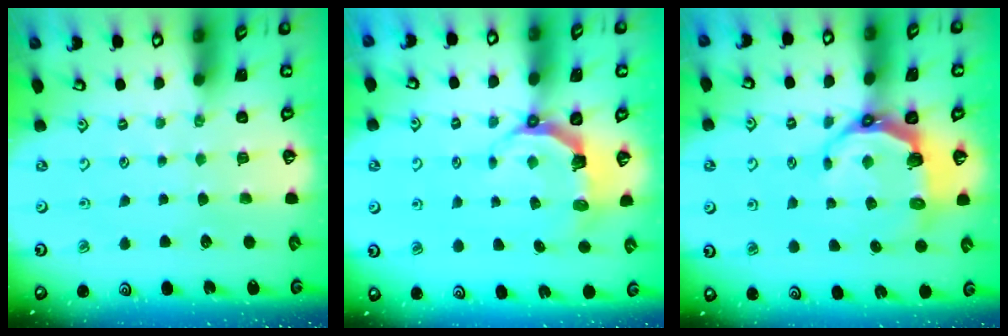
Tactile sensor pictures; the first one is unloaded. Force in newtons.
{"total": 5.4, "press": 3.7, "slide": 3.9}
{"total": 7.9, "press": 6.3, "slide": 4.8}